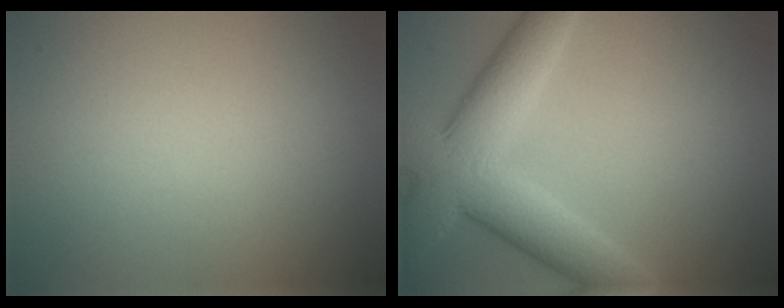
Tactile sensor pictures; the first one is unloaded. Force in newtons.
{"total": 7.9, "press": 7.9, "slide": 0.4}